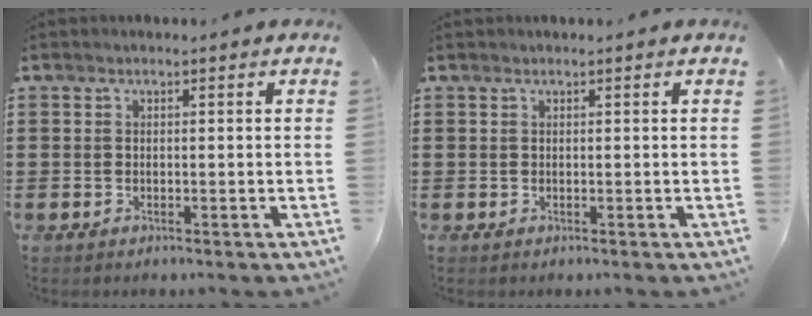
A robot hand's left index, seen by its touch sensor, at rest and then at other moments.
{"total": 0.0}